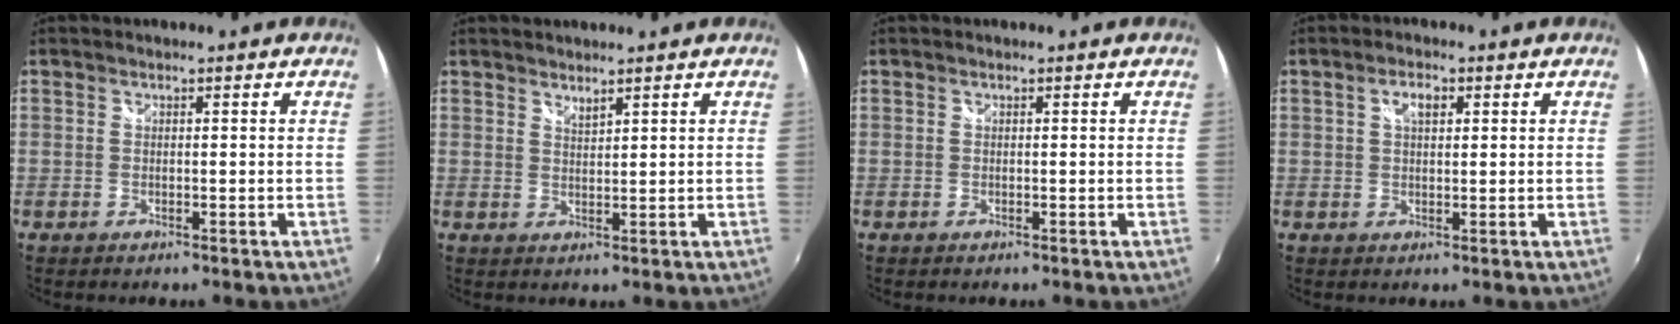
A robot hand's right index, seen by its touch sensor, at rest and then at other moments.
{"total": 1.7, "force": [1.6, 0.2, 0.5], "torque": [-0.007, 0.000, 0.027]}
{"total": 0.0}
{"total": 3.0, "force": [1.1, 1.6, 2.3], "torque": [-0.039, 0.007, 0.017]}